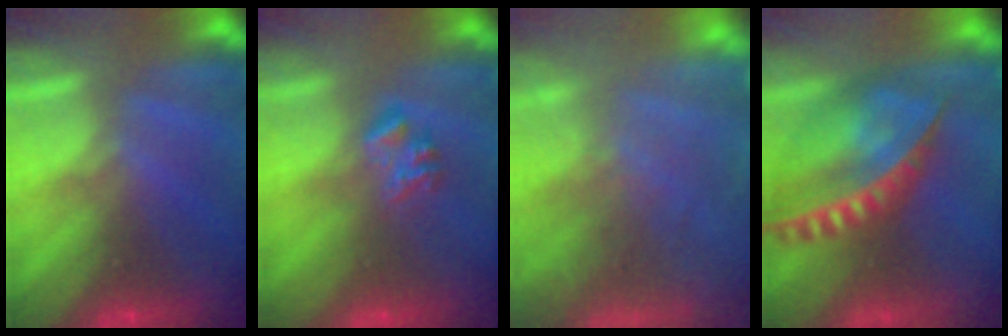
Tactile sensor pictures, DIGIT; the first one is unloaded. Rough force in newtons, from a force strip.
{"total": 2.3}
{"total": 9.6}
{"total": 13.7}